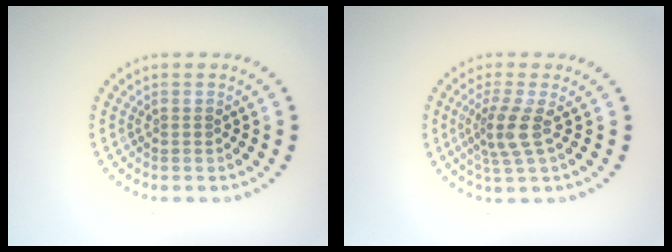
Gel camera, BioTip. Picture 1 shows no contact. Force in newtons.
{"total": 2.8, "press": 2.2, "slide": 1.8}